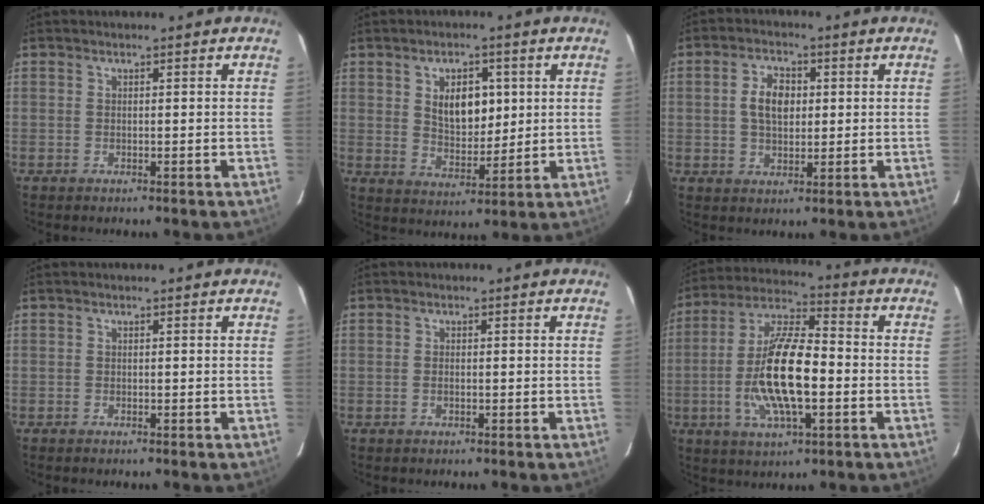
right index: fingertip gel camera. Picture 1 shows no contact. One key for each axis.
{"total": 7.4, "fx": 2.6, "fy": 4.1, "fz": 5.6, "tx": -0.087, "ty": 0.001, "tz": 0.054}
{"total": 6.1, "fx": 0.8, "fy": 3.8, "fz": 4.7, "tx": -0.087, "ty": 0.012, "tz": 0.018}
{"total": 0.9, "fx": 0.0, "fy": -0.6, "fz": -0.6, "tx": 0.011, "ty": -0.005, "tz": 0.000}
{"total": 1.0, "fx": -0.3, "fy": 0.5, "fz": 0.8, "tx": -0.015, "ty": 0.000, "tz": -0.007}
{"total": 15.9, "fx": -3.0, "fy": 4.8, "fz": 14.9, "tx": -0.297, "ty": 0.000, "tz": -0.059}